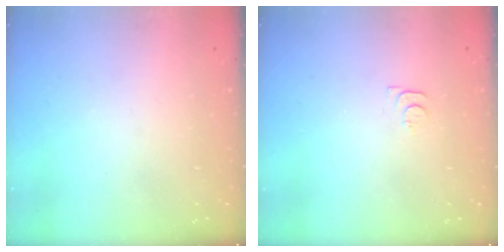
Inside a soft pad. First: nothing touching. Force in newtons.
{"total": 4.0, "press": 4.0, "slide": 0.5}